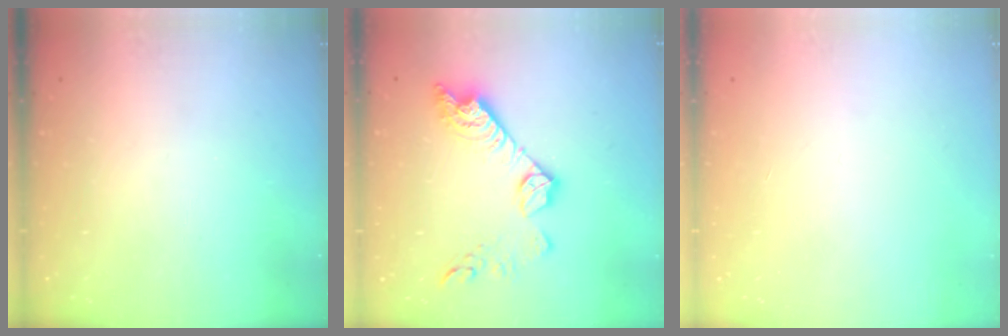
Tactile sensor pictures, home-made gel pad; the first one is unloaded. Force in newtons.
{"total": 14.5, "press": 14.4, "slide": 0.7}
{"total": 0.0}